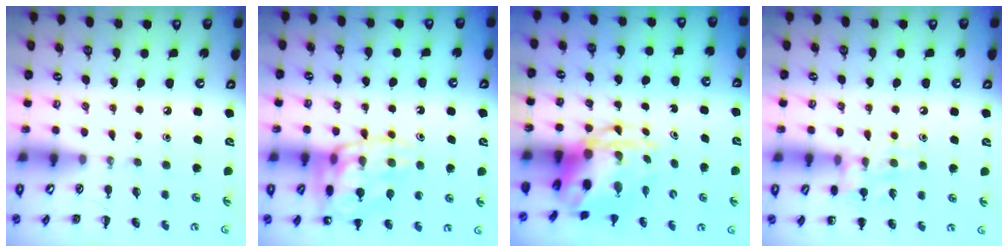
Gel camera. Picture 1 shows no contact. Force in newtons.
{"total": 17.0, "press": 16.9, "slide": 1.9}
{"total": 6.3, "press": 6.0, "slide": 1.8}
{"total": 10.0, "press": 10.0, "slide": 0.9}